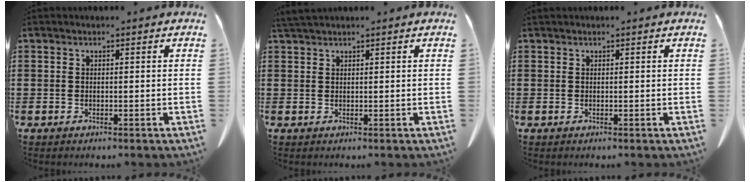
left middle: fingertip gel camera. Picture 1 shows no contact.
{"total": 1.5, "force": [1.4, 0.1, 0.6], "torque": [-0.016, -0.002, 0.028]}
{"total": 0.0}